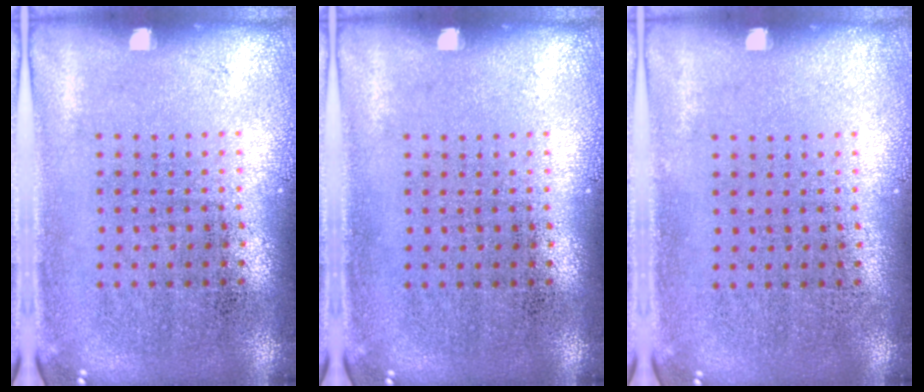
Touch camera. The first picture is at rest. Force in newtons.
{"total": 0.0}
{"total": 0.0}